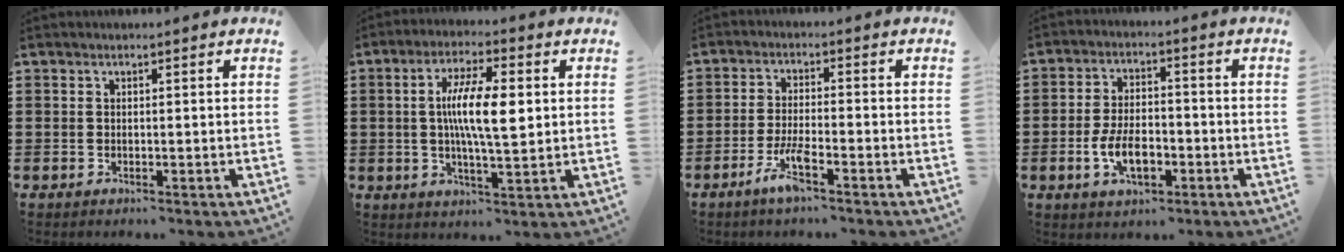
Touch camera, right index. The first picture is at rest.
{"total": 9.1, "force": [1.1, 2.2, 8.8], "torque": [-0.166, 0.004, 0.019]}
{"total": 5.0, "force": [-3.0, 0.6, 3.9], "torque": [-0.091, -0.010, -0.059]}
{"total": 6.7, "force": [-2.3, 3.3, 5.4], "torque": [-0.119, -0.001, -0.046]}